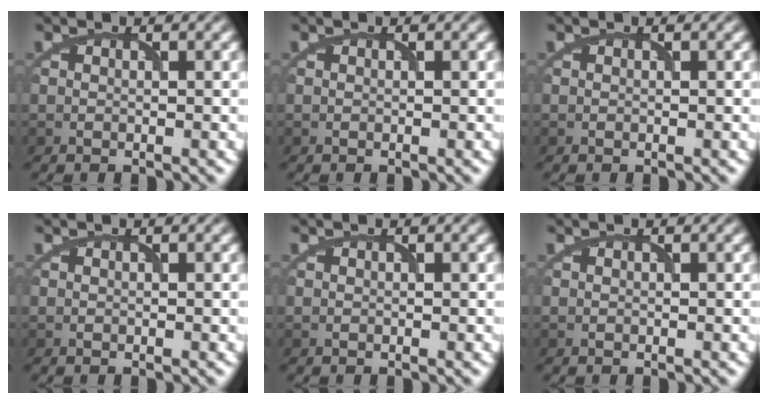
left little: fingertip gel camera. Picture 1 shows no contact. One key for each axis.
{"total": 0.0}
{"total": 0.0}
{"total": 0.0}
{"total": 0.0}
{"total": 0.0}